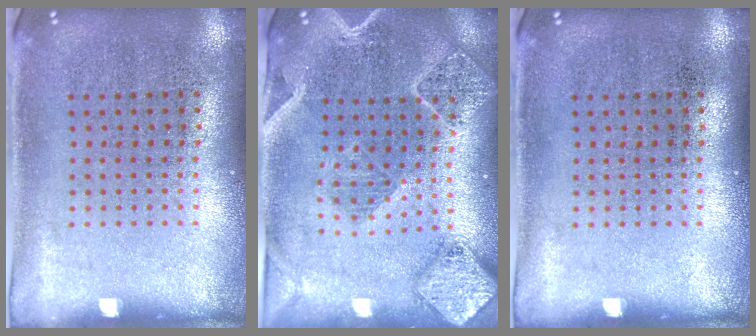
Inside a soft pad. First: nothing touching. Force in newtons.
{"total": 2.4, "press": 2.2, "slide": 0.9}
{"total": 0.0}